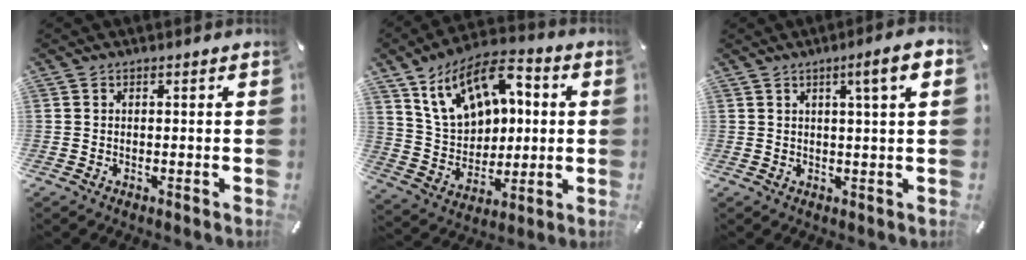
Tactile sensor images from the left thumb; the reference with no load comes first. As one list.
[{"total": 16.7, "force": [6.8, 12.0, 9.5], "torque": [-0.187, -0.017, 0.130]}, {"total": 6.5, "force": [2.8, 0.5, 5.9], "torque": [-0.094, -0.007, 0.039]}]